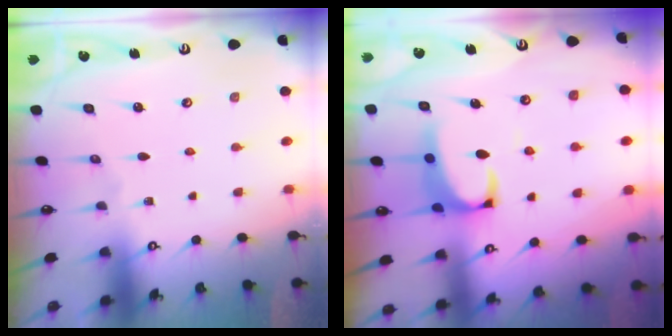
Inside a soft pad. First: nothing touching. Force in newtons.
{"total": 2.1, "press": 1.9, "slide": 1.0}